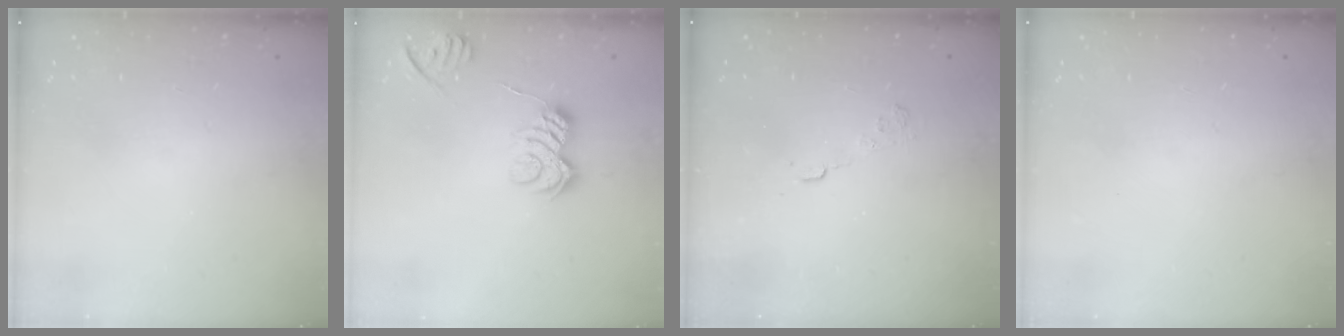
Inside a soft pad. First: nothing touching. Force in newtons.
{"total": 8.5, "press": 8.5, "slide": 0.6}
{"total": 3.6, "press": 3.4, "slide": 1.2}
{"total": 0.0}